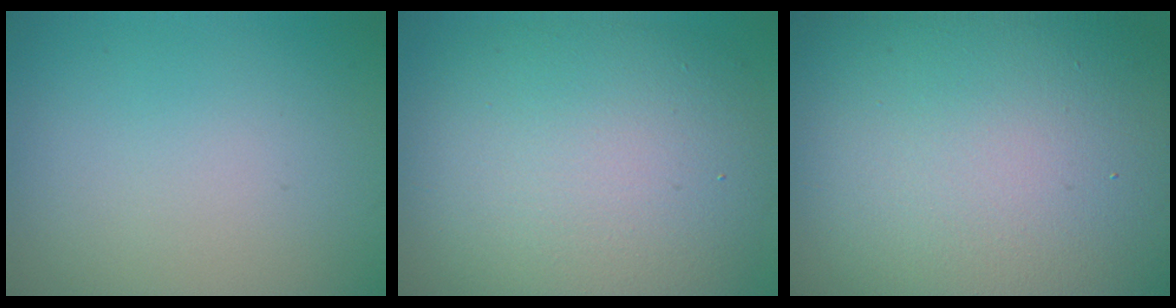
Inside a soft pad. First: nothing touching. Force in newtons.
{"total": 11.6, "press": 11.6, "slide": 0.7}
{"total": 22.5, "press": 22.4, "slide": 1.6}